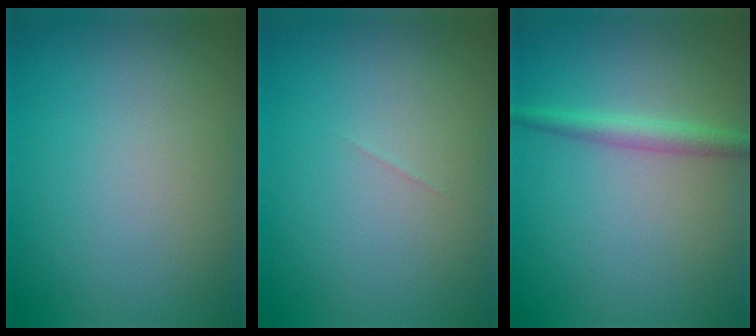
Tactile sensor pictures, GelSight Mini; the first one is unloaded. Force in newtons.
{"total": 0.0}
{"total": 2.1, "press": 2.1, "slide": 0.1}